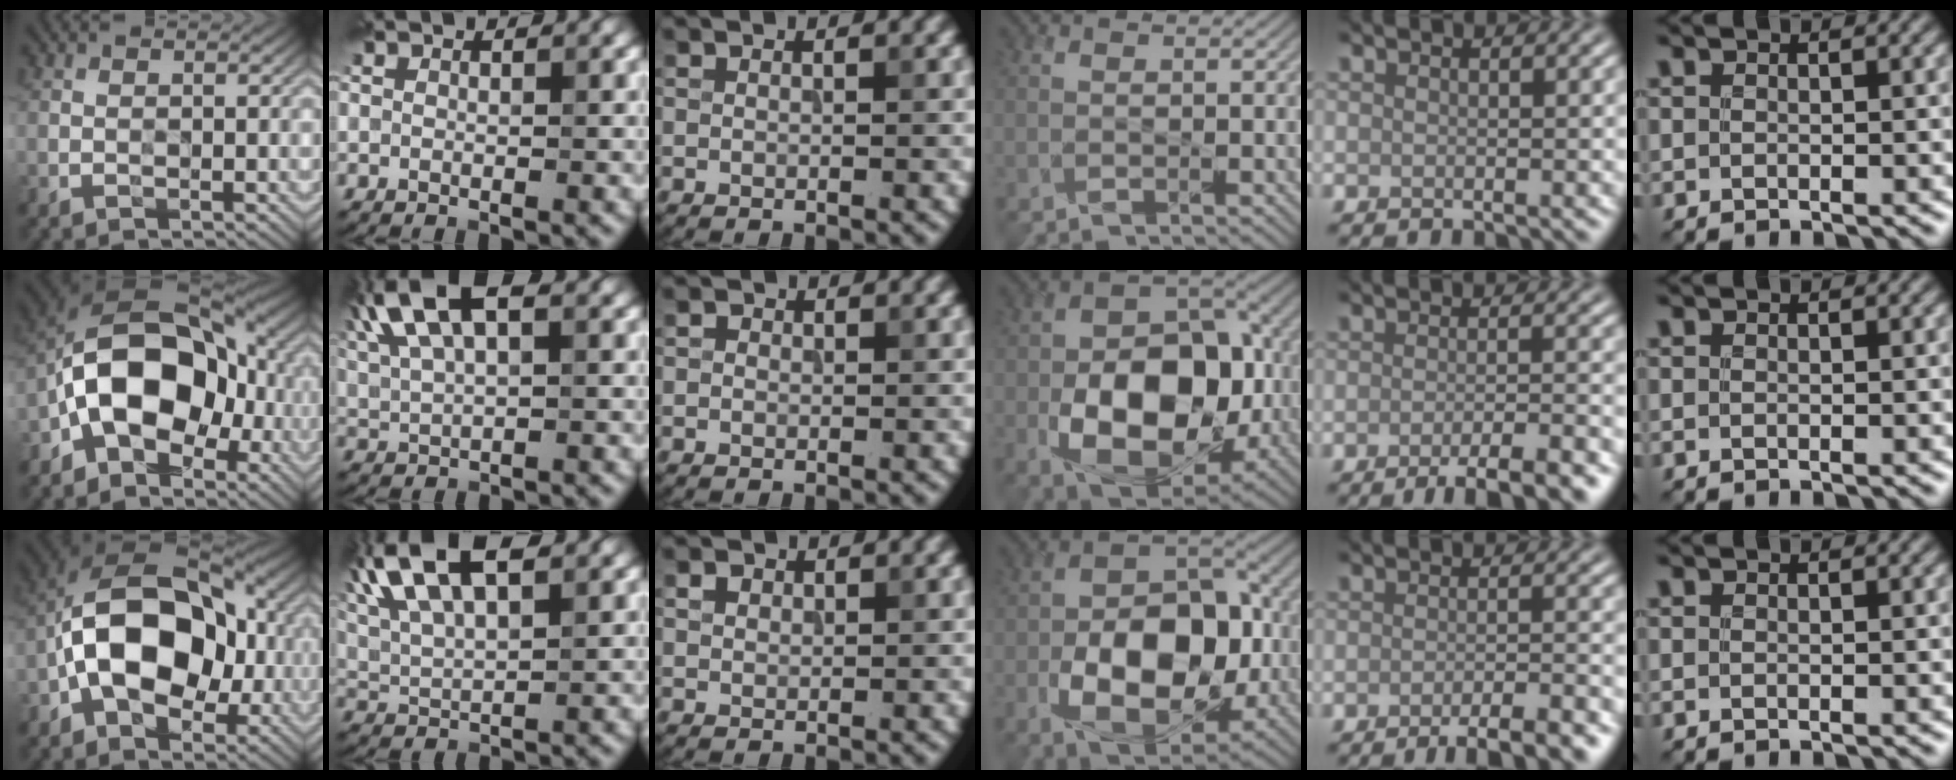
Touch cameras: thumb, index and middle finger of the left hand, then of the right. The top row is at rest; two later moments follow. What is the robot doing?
{"motion": "wipe", "object": "bowl"}